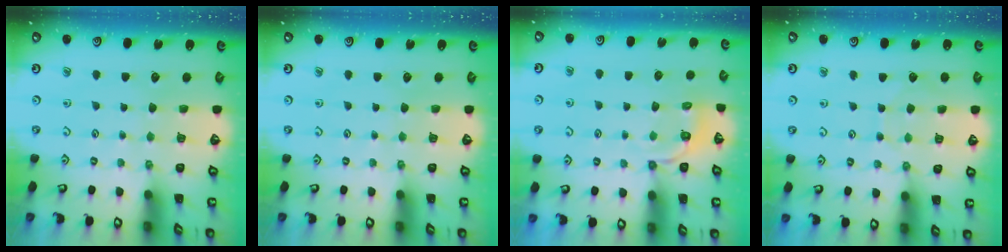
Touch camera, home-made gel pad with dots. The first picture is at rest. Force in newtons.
{"total": 0.0}
{"total": 3.3, "press": 2.8, "slide": 1.7}
{"total": 5.1, "press": 5.1, "slide": 0.2}